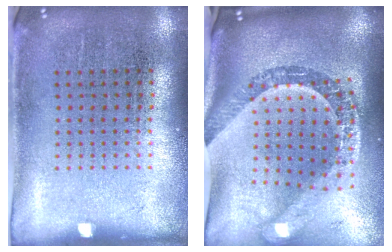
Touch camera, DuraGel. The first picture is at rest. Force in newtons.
{"total": 3.5, "press": 2.5, "slide": 2.4}